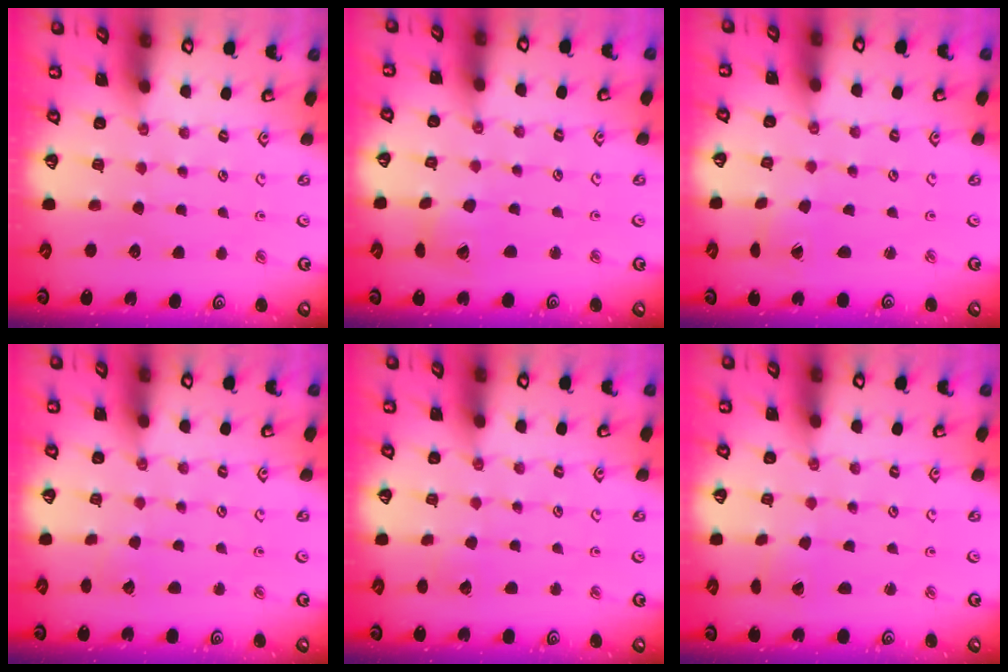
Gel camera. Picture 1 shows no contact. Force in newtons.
{"total": 7.2, "press": 7.1, "slide": 1.0}
{"total": 1.3, "press": 1.3, "slide": 0.0}
{"total": 1.4, "press": 1.4, "slide": 0.0}
{"total": 2.8, "press": 2.7, "slide": 0.3}
{"total": 0.7, "press": 0.7, "slide": 0.1}